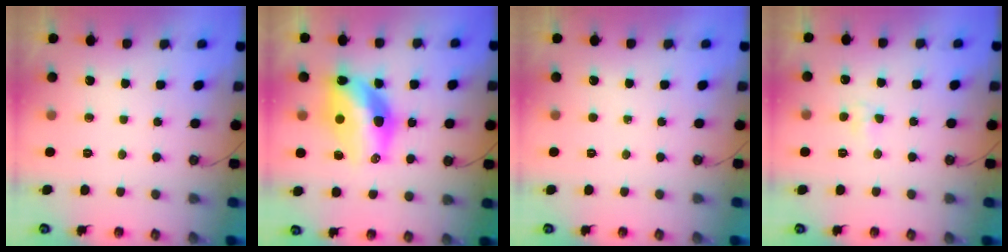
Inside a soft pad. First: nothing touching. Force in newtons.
{"total": 15.3, "press": 15.0, "slide": 2.8}
{"total": 0.0}
{"total": 3.5, "press": 3.5, "slide": 0.6}